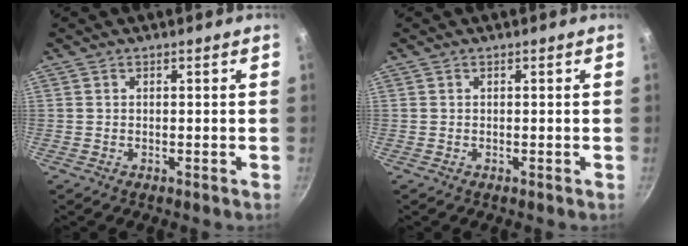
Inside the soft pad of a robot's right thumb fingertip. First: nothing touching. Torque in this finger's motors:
{"motor_torque": [0.00, 0.00, 0.00, 0.00, 0.00]}